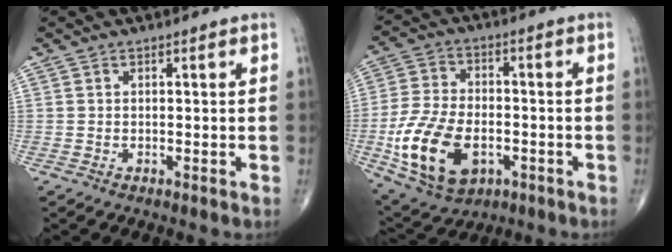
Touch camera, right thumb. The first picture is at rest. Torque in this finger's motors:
{"motor_torque": [-0.13, 0.87, 0.73, 0.19, 0.20]}